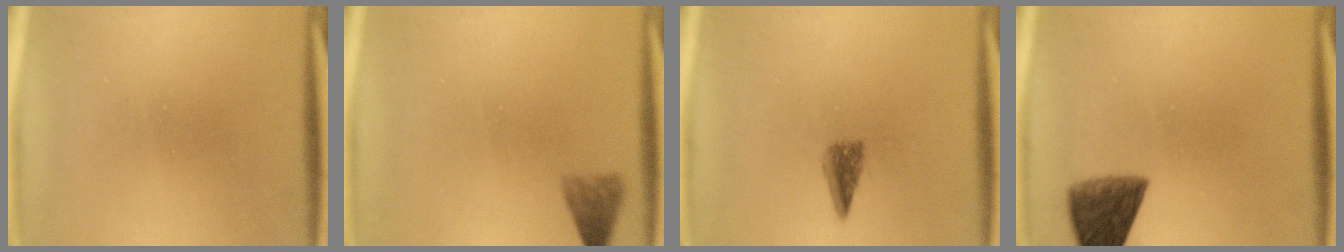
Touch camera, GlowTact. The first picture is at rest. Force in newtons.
{"total": 2.9}
{"total": 2.7}
{"total": 7.6}